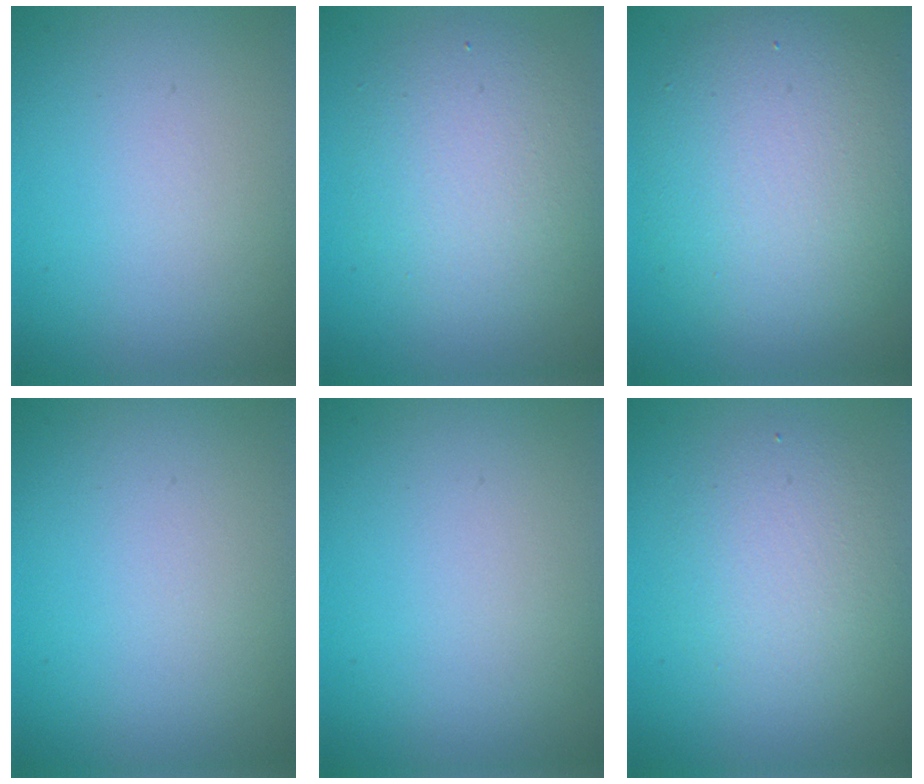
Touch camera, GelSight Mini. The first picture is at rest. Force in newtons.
{"total": 4.9, "press": 4.8, "slide": 0.8}
{"total": 7.5, "press": 7.5, "slide": 0.6}
{"total": 1.6, "press": 1.6, "slide": 0.0}
{"total": 0.0}
{"total": 2.0, "press": 2.0, "slide": 0.2}